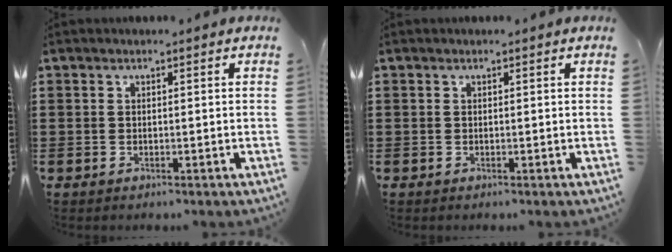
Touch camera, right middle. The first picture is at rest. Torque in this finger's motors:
{"motor_torque": [0.31, -0.20, -0.03, 0.01]}